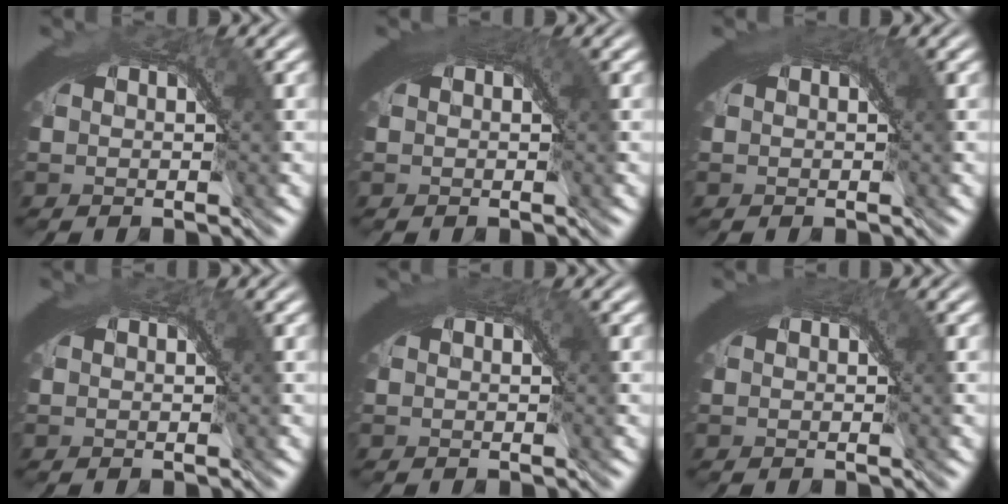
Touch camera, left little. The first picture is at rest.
{"total": 1.3, "force": [0.8, 0.3, 1.0], "torque": [-0.008, 0.002, 0.009]}
{"total": 1.1, "force": [0.5, 0.3, 0.9], "torque": [-0.007, 0.001, 0.006]}
{"total": 0.0}
{"total": 0.8, "force": [0.4, 0.2, 0.7], "torque": [-0.006, 0.001, 0.004]}
{"total": 0.8, "force": [0.5, 0.2, 0.6], "torque": [-0.004, 0.000, 0.006]}